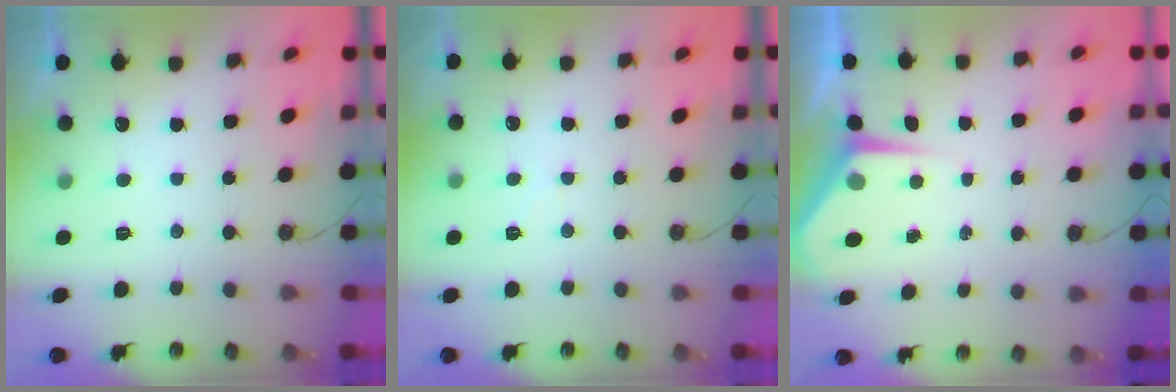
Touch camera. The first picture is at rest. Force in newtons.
{"total": 3.6, "press": 3.5, "slide": 0.6}
{"total": 4.8, "press": 4.8, "slide": 0.5}